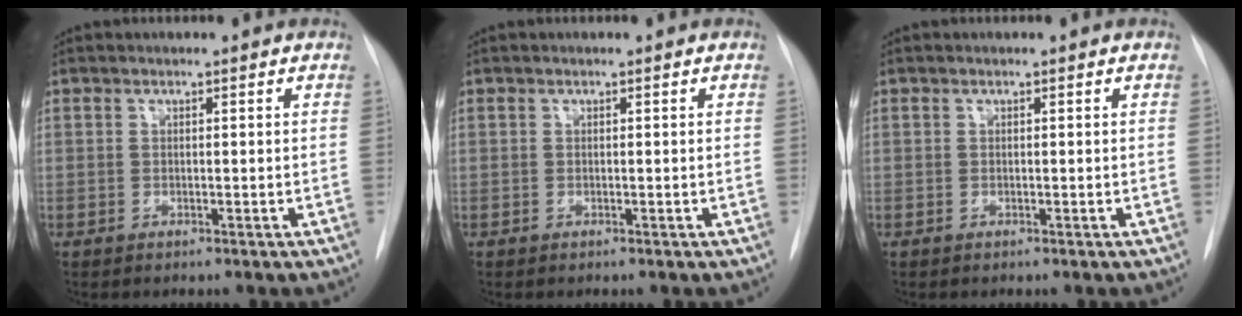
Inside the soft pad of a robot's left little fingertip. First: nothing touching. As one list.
[{"total": 0.0}, {"total": 0.0}]